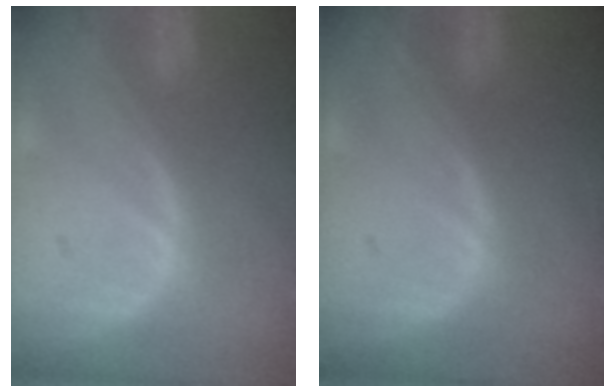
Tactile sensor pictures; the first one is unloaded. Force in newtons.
{"total": 0.0}